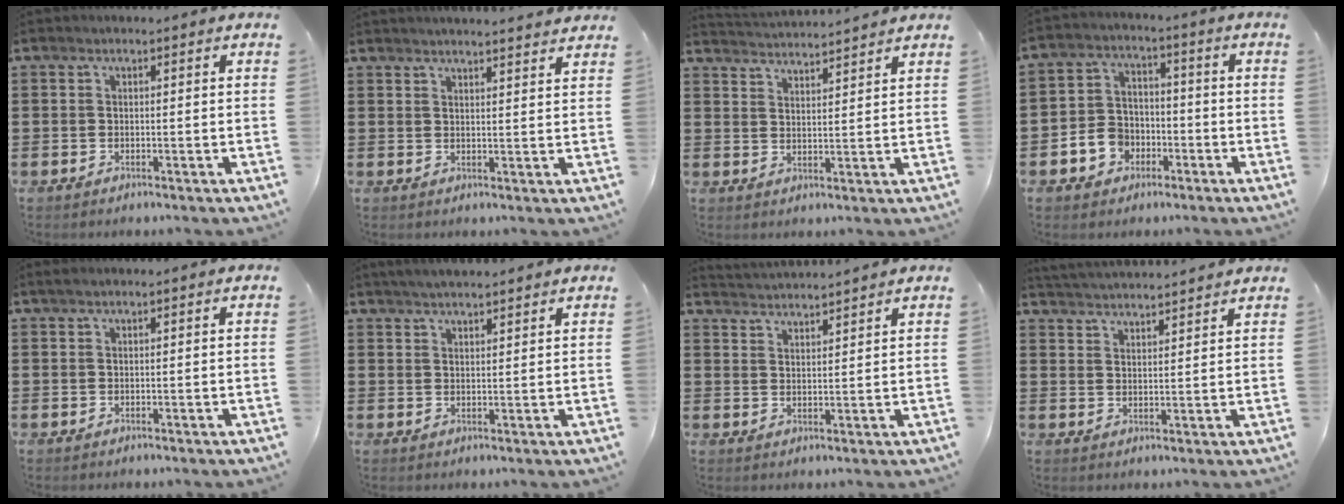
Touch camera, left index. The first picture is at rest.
{"total": 2.5, "force": [2.5, -0.4, 0.1], "torque": [-0.008, -0.010, 0.047]}
{"total": 3.0, "force": [3.0, -0.6, -0.3], "torque": [-0.005, -0.018, 0.052]}
{"total": 5.4, "force": [-2.5, 4.5, 1.6], "torque": [-0.044, 0.015, -0.049]}
{"total": 0.5, "force": [0.4, 0.0, 0.4], "torque": [-0.007, 0.000, 0.008]}
{"total": 2.6, "force": [2.6, 0.0, 0.5], "torque": [-0.014, 0.000, 0.050]}
{"total": 2.8, "force": [2.7, -0.6, -0.6], "torque": [0.001, -0.014, 0.050]}
{"total": 3.2, "force": [3.2, -0.5, -0.3], "torque": [-0.008, -0.016, 0.056]}